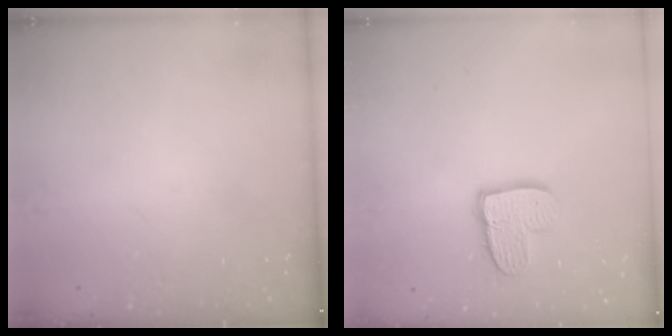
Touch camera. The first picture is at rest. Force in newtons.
{"total": 10.6, "press": 10.6, "slide": 0.8}